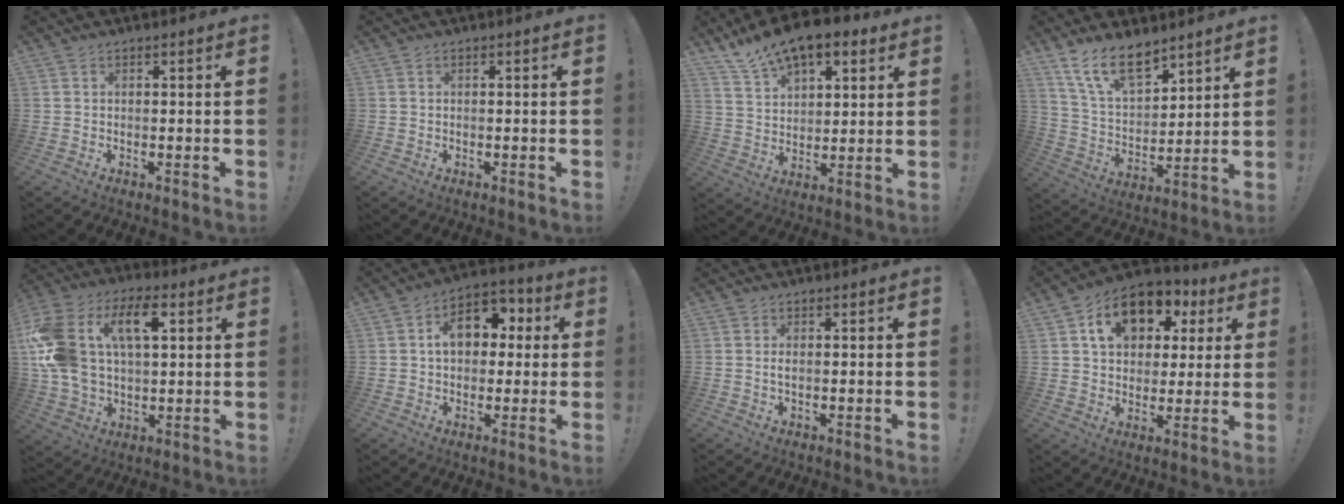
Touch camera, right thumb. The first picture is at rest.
{"total": 0.0}
{"total": 13.2, "force": [10.2, 5.9, 5.9], "torque": [-0.108, -0.069, 0.186]}
{"total": 14.6, "force": [10.3, 6.4, 8.1], "torque": [-0.142, -0.059, 0.191]}
{"total": 20.3, "force": [5.8, 12.8, 14.6], "torque": [-0.303, -0.010, 0.099]}
{"total": 11.9, "force": [2.4, 8.5, 8.0], "torque": [-0.109, 0.004, 0.045]}
{"total": 1.0, "force": [0.1, 0.5, 0.9], "torque": [-0.018, 0.004, 0.001]}
{"total": 14.7, "force": [6.5, 10.3, 8.2], "torque": [-0.121, -0.023, 0.118]}